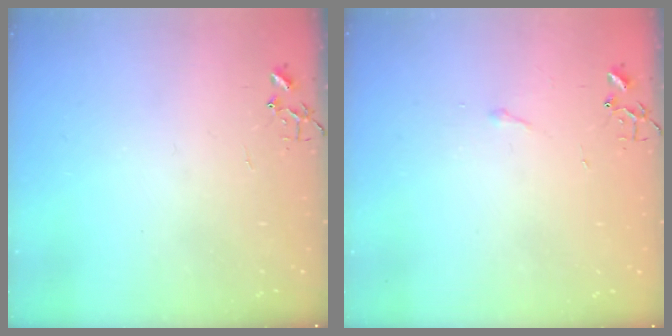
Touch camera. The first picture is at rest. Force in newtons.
{"total": 2.9, "press": 2.9, "slide": 0.5}